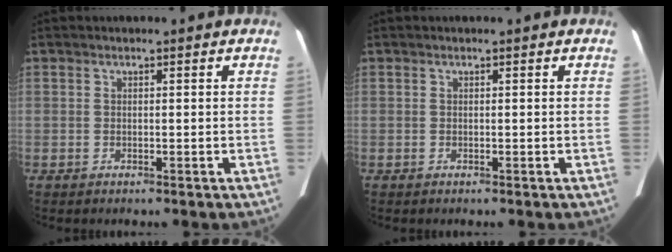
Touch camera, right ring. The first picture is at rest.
{"total": 0.0}